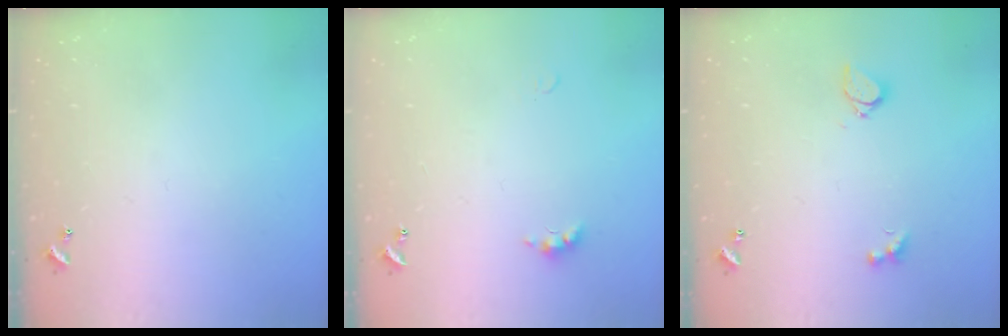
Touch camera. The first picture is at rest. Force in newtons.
{"total": 3.2, "press": 3.1, "slide": 0.6}
{"total": 4.3, "press": 4.2, "slide": 0.8}